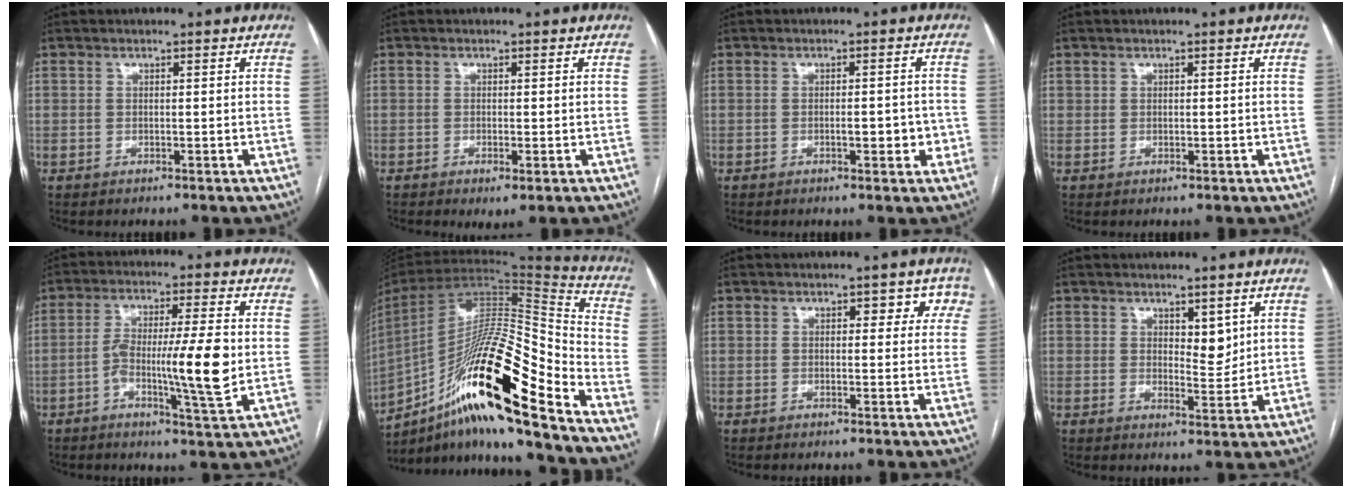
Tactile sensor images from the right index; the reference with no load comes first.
{"total": 1.3, "force": [-0.6, 0.2, 1.1], "torque": [-0.017, -0.004, -0.006]}
{"total": 3.4, "force": [-0.9, 1.1, 3.1], "torque": [-0.043, 0.002, -0.010]}
{"total": 0.6, "force": [0.4, 0.4, 0.1], "torque": [0.008, -0.001, 0.004]}
{"total": 11.3, "force": [-1.7, 0.6, 11.1], "torque": [-0.193, 0.003, -0.032]}
{"total": 26.4, "force": [-15.0, 2.9, 21.5], "torque": [-0.372, -0.004, -0.262]}
{"total": 4.0, "force": [1.8, 2.5, 2.6], "torque": [-0.006, 0.013, 0.015]}
{"total": 3.9, "force": [1.7, 1.8, 3.1], "torque": [-0.044, -0.009, 0.031]}